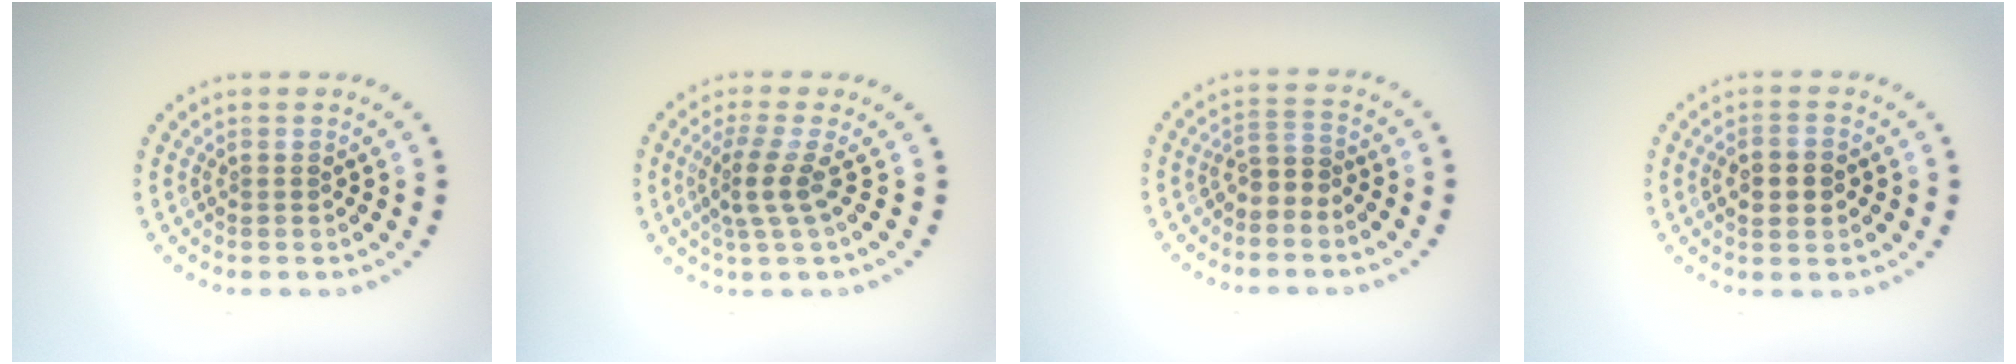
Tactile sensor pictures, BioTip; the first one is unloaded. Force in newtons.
{"total": 2.8, "press": 2.0, "slide": 2.0}
{"total": 1.8, "press": 1.5, "slide": 1.0}
{"total": 3.2, "press": 3.2, "slide": 0.2}